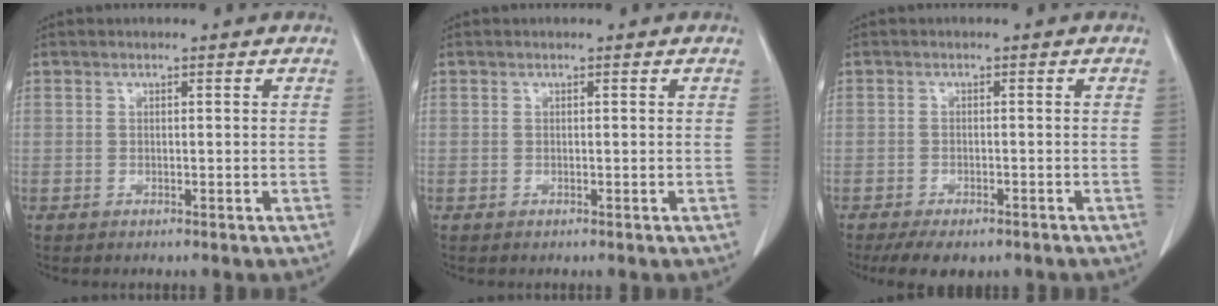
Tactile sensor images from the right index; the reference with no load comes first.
{"total": 0.0}
{"total": 6.1, "force": [-4.6, 2.9, 2.9], "torque": [-0.036, -0.005, -0.062]}